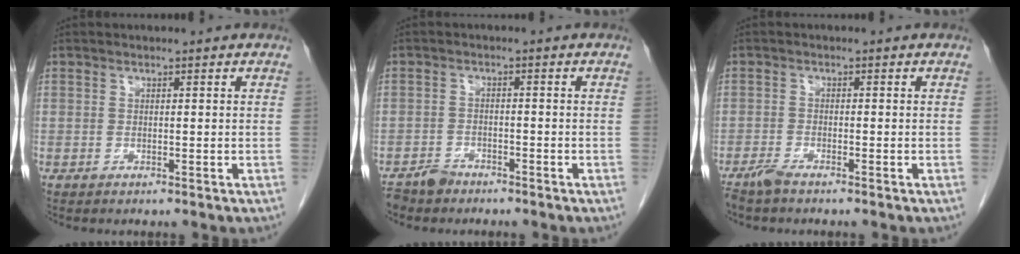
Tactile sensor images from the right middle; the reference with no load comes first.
{"total": 2.8, "force": [-2.5, 1.0, 0.5], "torque": [-0.013, -0.002, -0.043]}
{"total": 2.0, "force": [-1.8, 0.1, 0.9], "torque": [-0.027, -0.005, -0.037]}